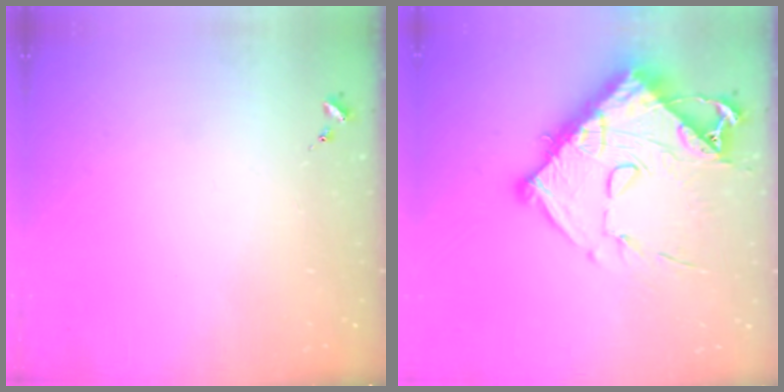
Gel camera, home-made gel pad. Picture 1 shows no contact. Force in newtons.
{"total": 17.9, "press": 17.8, "slide": 2.0}